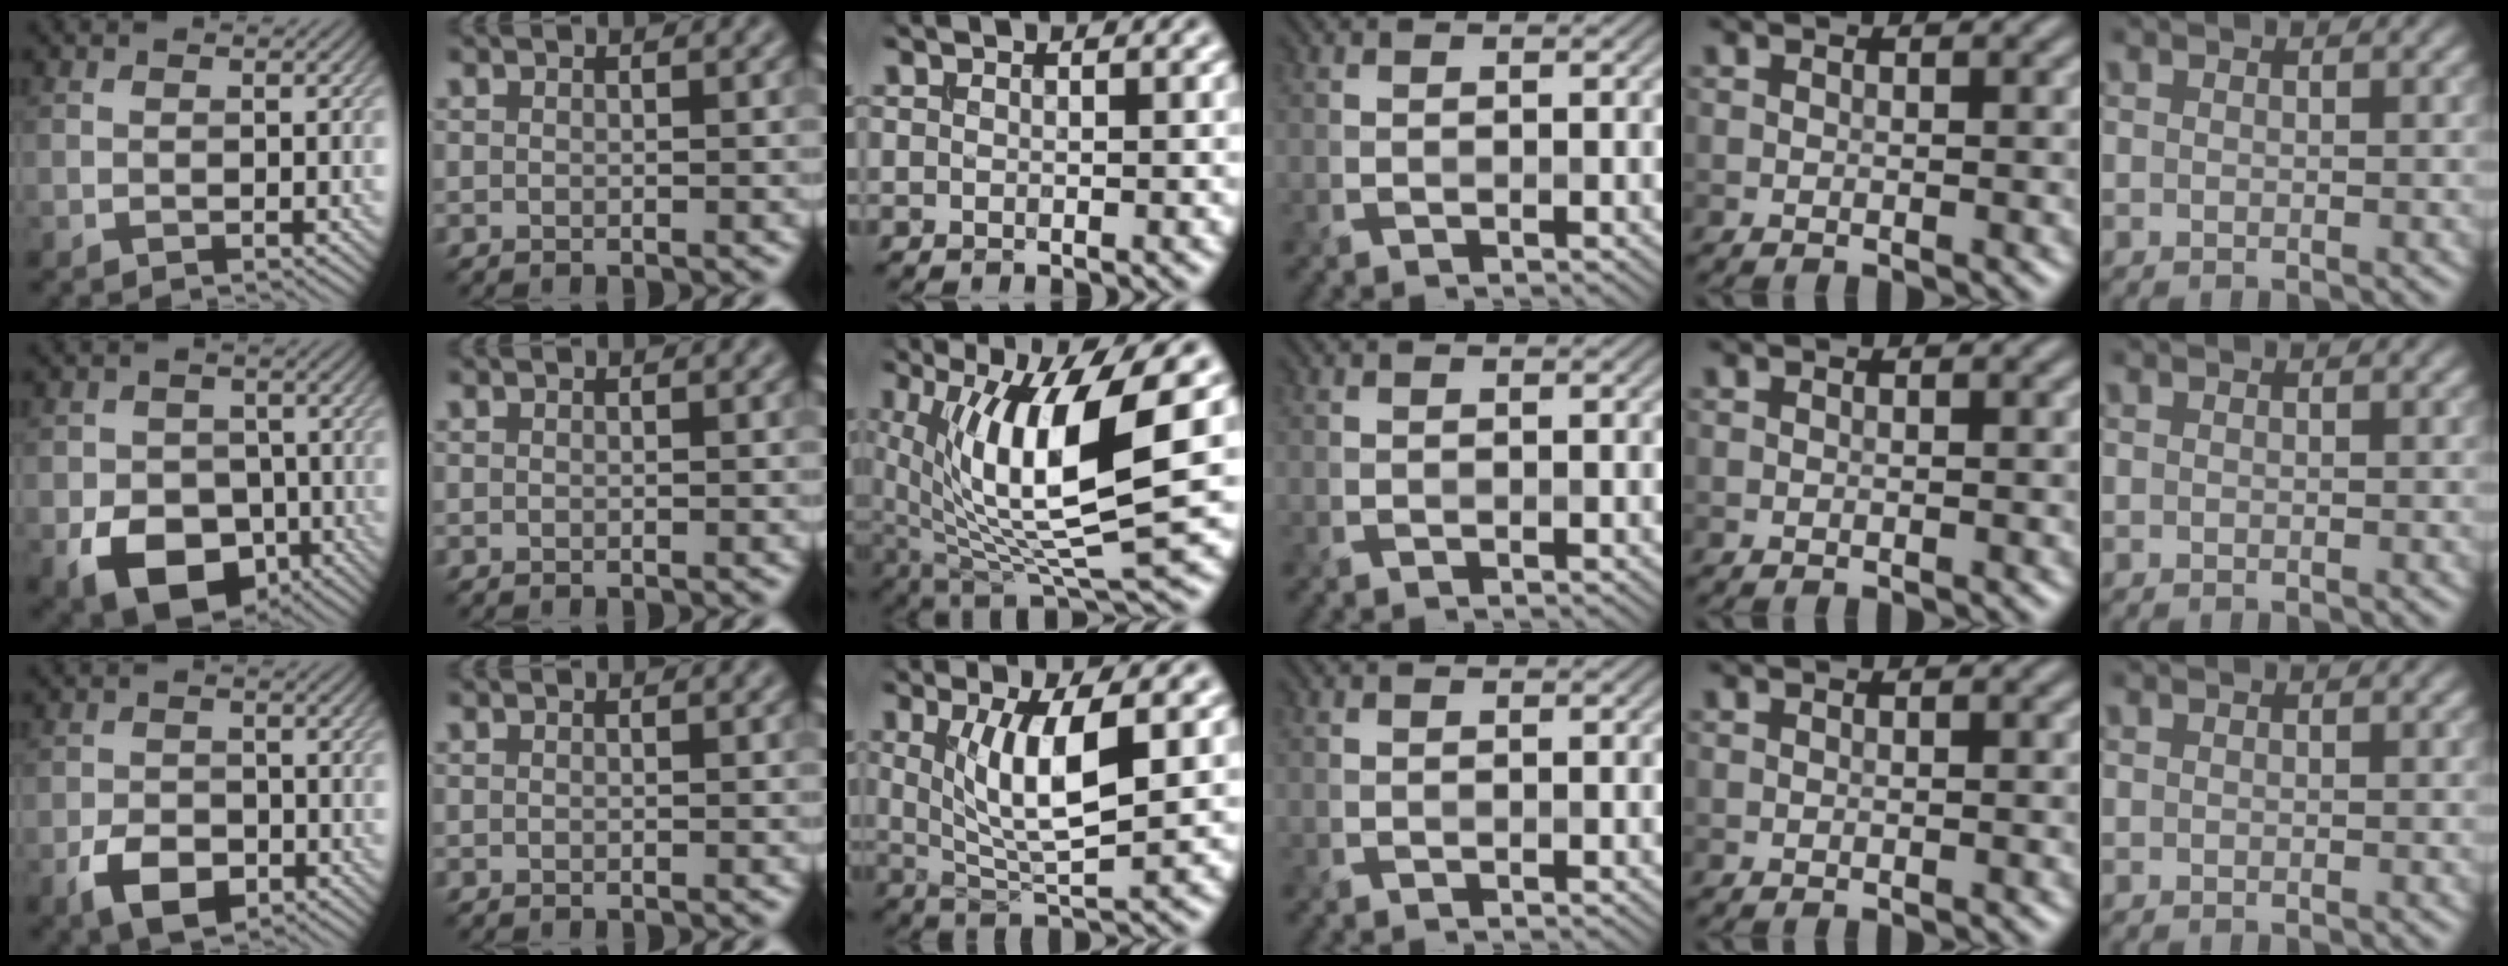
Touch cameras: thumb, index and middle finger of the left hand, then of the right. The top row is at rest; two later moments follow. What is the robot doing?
{"motion": "extract", "object": "file holder"}